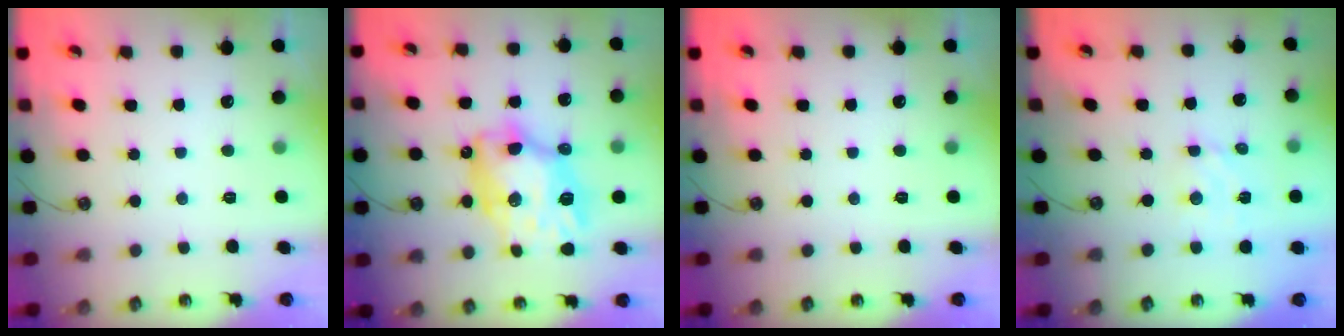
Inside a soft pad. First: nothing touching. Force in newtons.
{"total": 14.9, "press": 14.9, "slide": 1.5}
{"total": 0.0}
{"total": 3.2, "press": 3.2, "slide": 0.3}